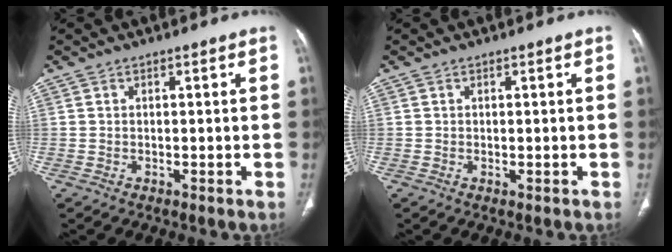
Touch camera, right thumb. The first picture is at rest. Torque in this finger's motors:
{"motor_torque": [0.40, 0.13, 0.38, -0.10, 0.03]}